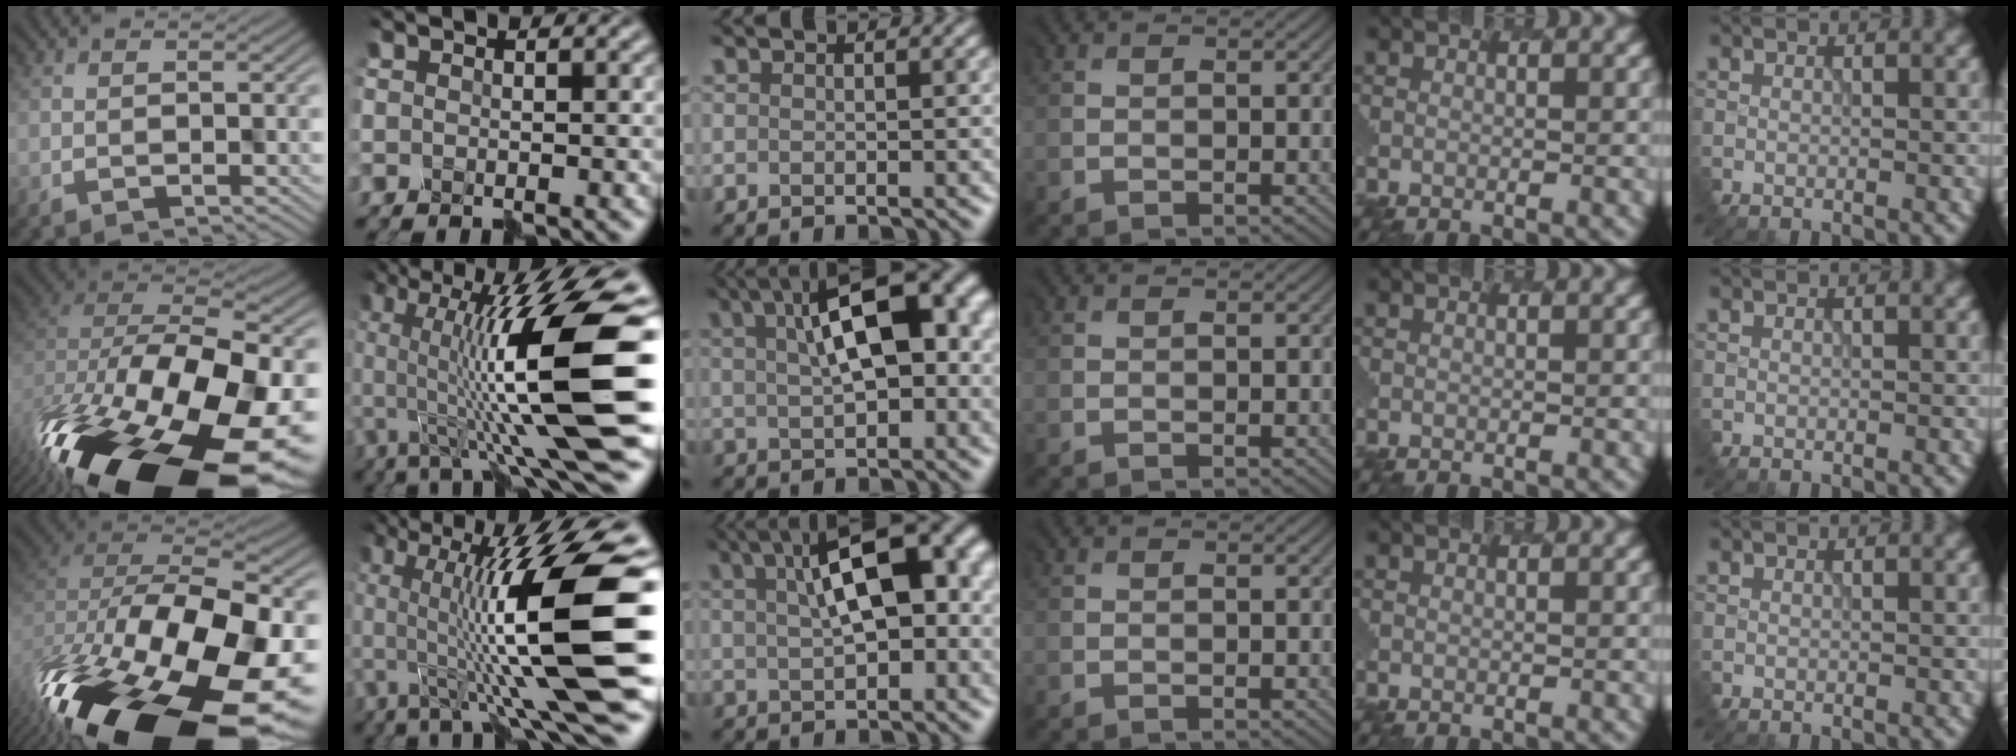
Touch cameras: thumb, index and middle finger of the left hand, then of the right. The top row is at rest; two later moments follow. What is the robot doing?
{"motion": "disassemble", "object": "hinged jar"}